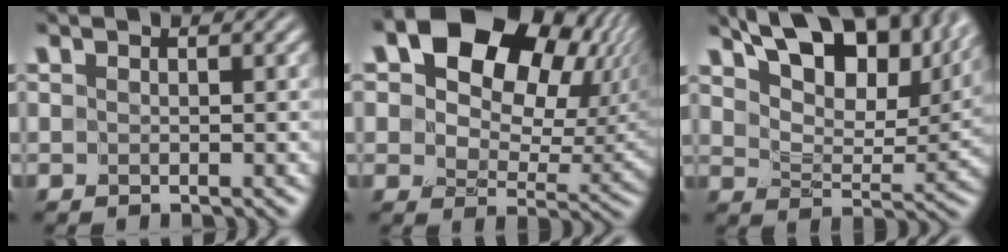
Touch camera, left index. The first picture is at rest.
{"total": 15.4, "force": [7.1, 9.4, 9.9], "torque": [-0.140, 0.029, 0.112]}
{"total": 15.2, "force": [10.3, 6.6, 9.0], "torque": [-0.150, 0.032, 0.151]}